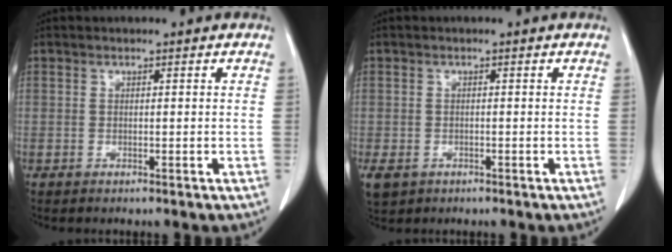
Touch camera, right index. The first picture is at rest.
{"total": 4.2, "force": [-2.0, 3.4, 1.4], "torque": [-0.032, -0.004, -0.028]}